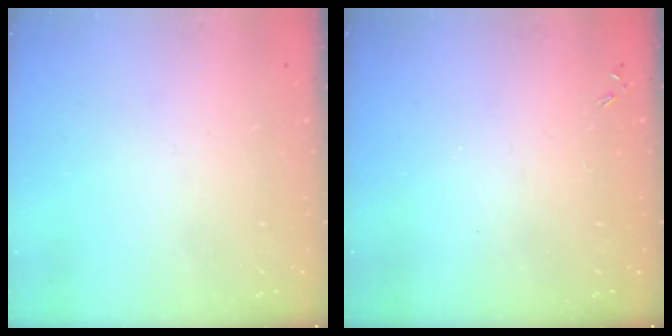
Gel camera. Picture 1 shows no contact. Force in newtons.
{"total": 0.0}